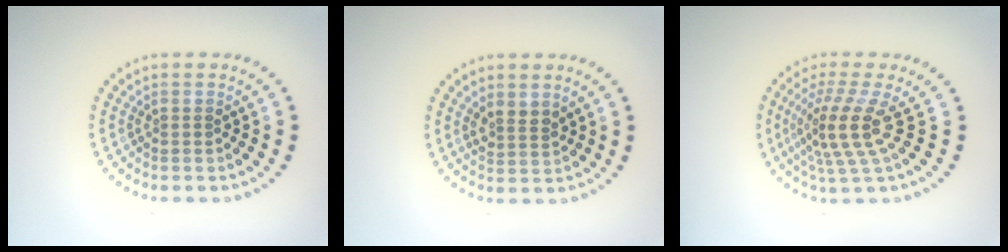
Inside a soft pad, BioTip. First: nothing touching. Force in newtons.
{"total": 1.7, "press": 1.4, "slide": 0.9}
{"total": 4.5, "press": 3.2, "slide": 3.1}